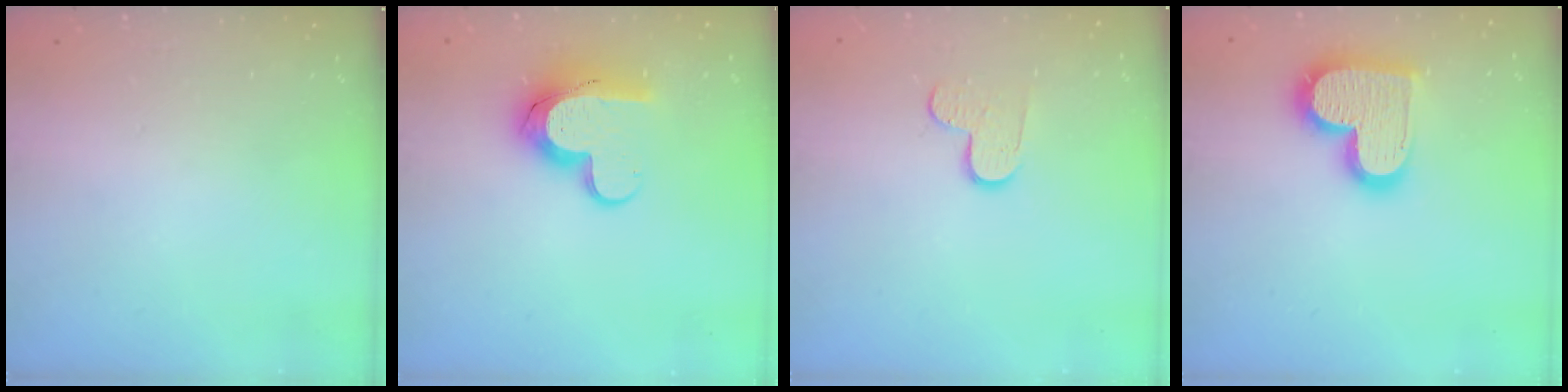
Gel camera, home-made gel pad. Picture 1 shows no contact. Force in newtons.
{"total": 12.2, "press": 12.2, "slide": 1.0}
{"total": 7.9, "press": 7.9, "slide": 0.5}
{"total": 17.9, "press": 17.9, "slide": 1.1}